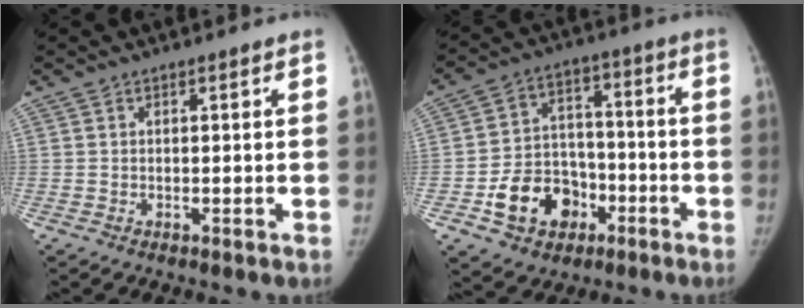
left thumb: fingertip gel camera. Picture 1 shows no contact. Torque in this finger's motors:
{"motor_torque": [-0.24, 0.32, 0.81, 0.76, 0.03]}